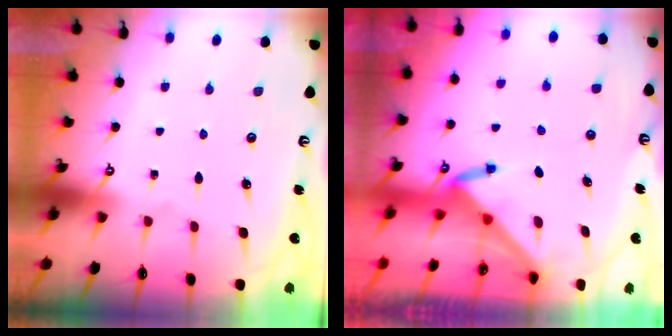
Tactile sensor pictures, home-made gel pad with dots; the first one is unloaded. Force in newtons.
{"total": 3.4, "press": 3.4, "slide": 0.4}